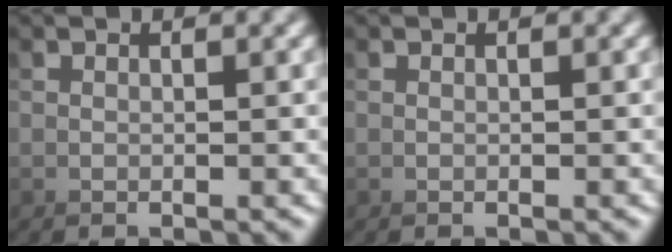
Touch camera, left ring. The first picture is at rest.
{"total": 0.0}